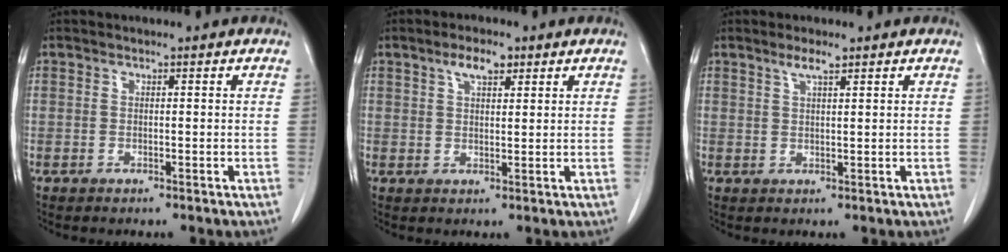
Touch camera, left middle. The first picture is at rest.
{"total": 3.7, "force": [2.2, 1.4, 2.6], "torque": [-0.051, 0.007, 0.041]}
{"total": 2.2, "force": [1.6, 0.1, 1.5], "torque": [-0.035, 0.001, 0.032]}